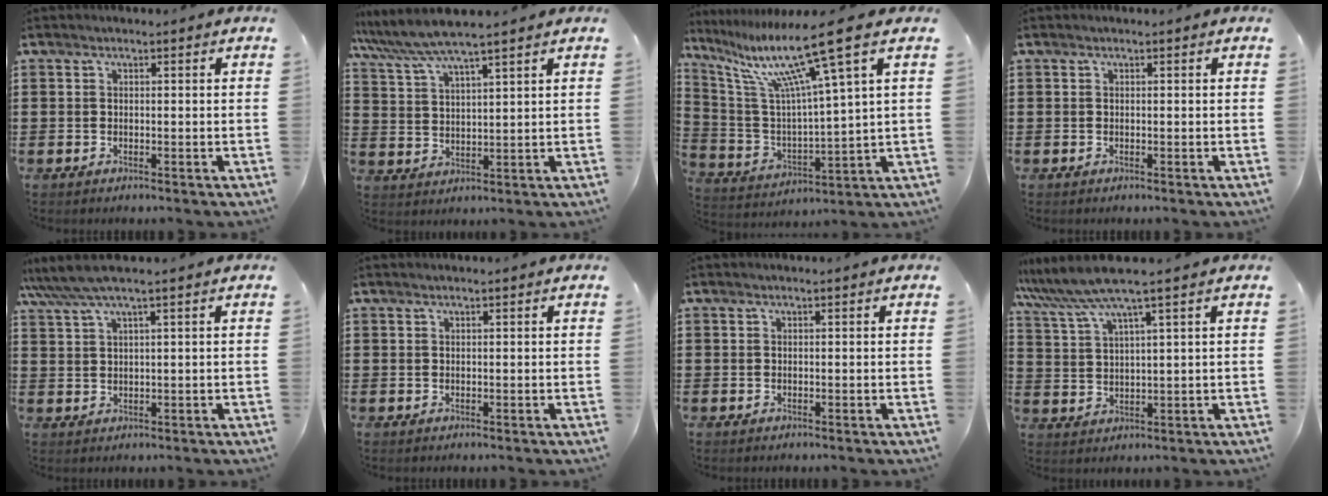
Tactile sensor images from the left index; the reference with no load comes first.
{"total": 5.7, "force": [4.8, 0.0, 3.0], "torque": [-0.074, -0.019, 0.083]}
{"total": 14.2, "force": [8.8, 0.9, 11.2], "torque": [-0.232, -0.037, 0.136]}
{"total": 0.0}
{"total": 3.6, "force": [2.3, -0.2, 2.8], "torque": [-0.067, -0.004, 0.036]}
{"total": 0.5, "force": [0.3, -0.1, 0.4], "torque": [-0.005, -0.002, 0.007]}
{"total": 0.0}
{"total": 6.3, "force": [4.6, -0.3, 4.2], "torque": [-0.097, -0.017, 0.079]}